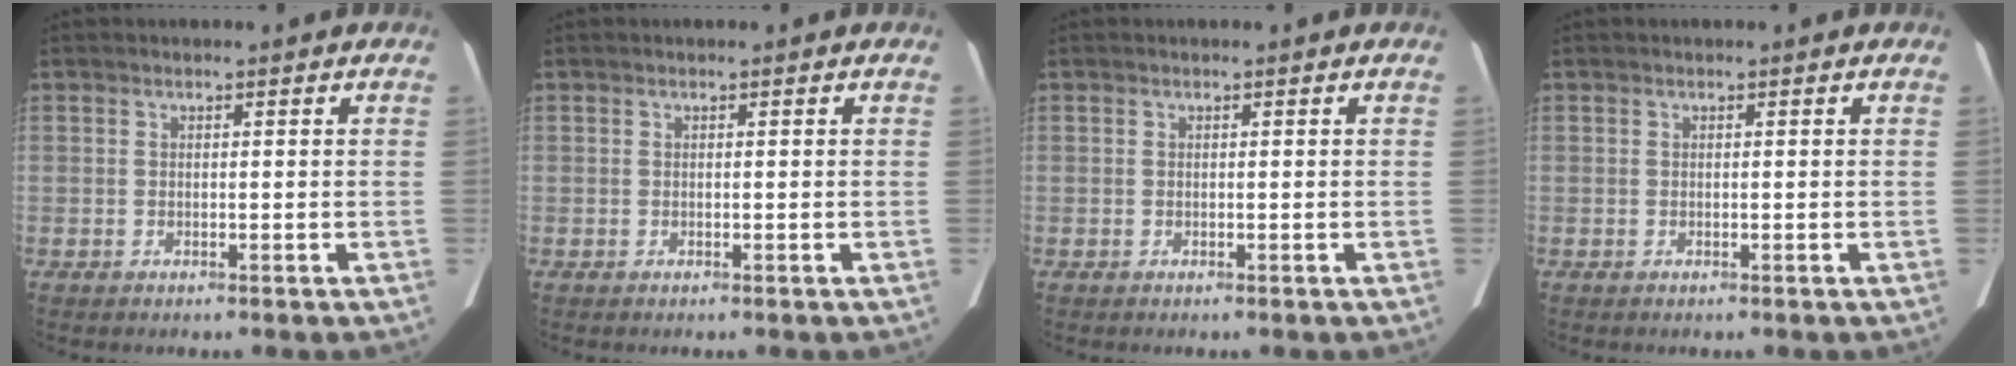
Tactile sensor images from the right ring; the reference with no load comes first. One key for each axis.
{"total": 0.0}
{"total": 0.0}
{"total": 0.0}